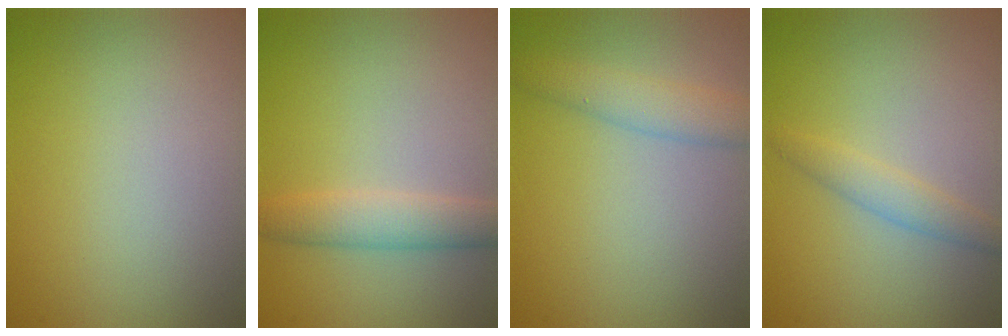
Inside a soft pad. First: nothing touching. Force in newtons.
{"total": 2.9, "press": 2.9, "slide": 0.0}
{"total": 2.9, "press": 2.9, "slide": 0.1}
{"total": 1.9, "press": 1.9, "slide": 0.1}